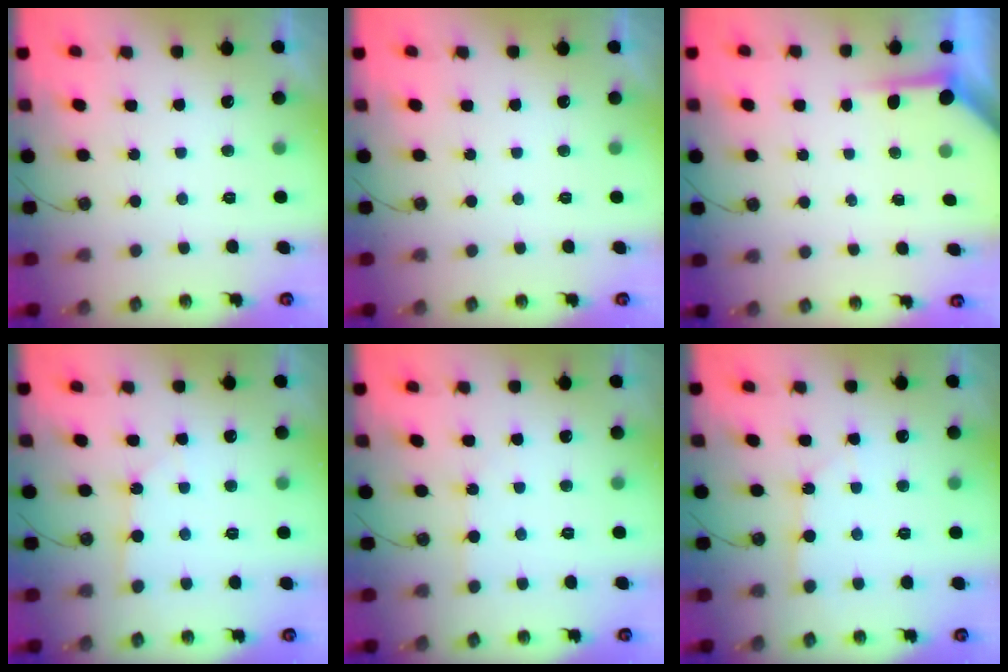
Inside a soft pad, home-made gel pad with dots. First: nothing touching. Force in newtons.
{"total": 0.0}
{"total": 3.7, "press": 3.7, "slide": 0.3}
{"total": 2.3, "press": 2.3, "slide": 0.2}
{"total": 2.1, "press": 2.0, "slide": 0.3}
{"total": 2.4, "press": 2.3, "slide": 0.3}